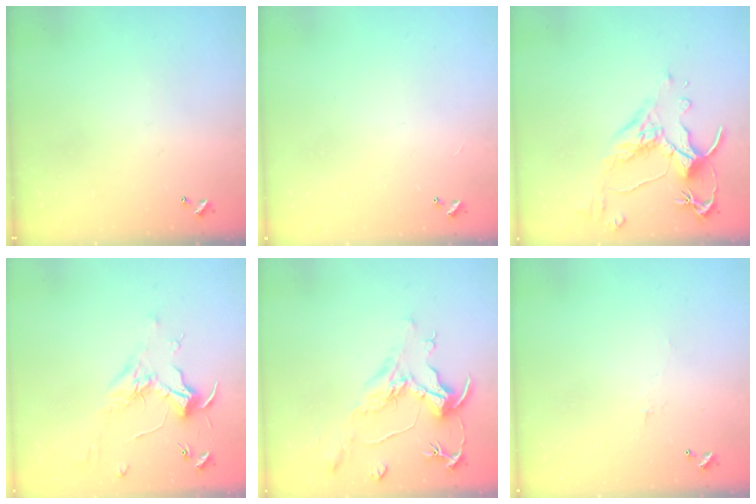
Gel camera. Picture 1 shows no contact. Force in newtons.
{"total": 2.8, "press": 2.8, "slide": 0.3}
{"total": 2.5, "press": 2.1, "slide": 1.2}
{"total": 1.8, "press": 1.6, "slide": 0.7}
{"total": 2.2, "press": 1.7, "slide": 1.3}
{"total": 1.5, "press": 1.3, "slide": 0.6}